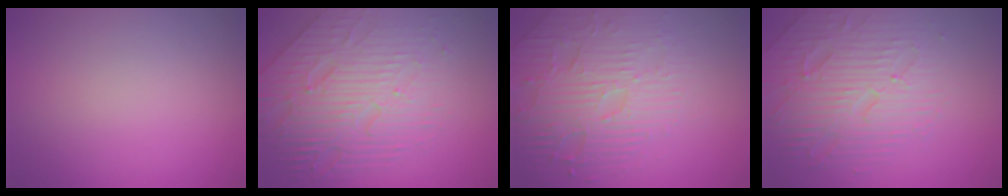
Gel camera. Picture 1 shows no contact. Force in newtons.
{"total": 8.3, "press": 5.6, "slide": 6.1}
{"total": 4.3, "press": 4.1, "slide": 1.4}
{"total": 4.8, "press": 4.7, "slide": 1.1}